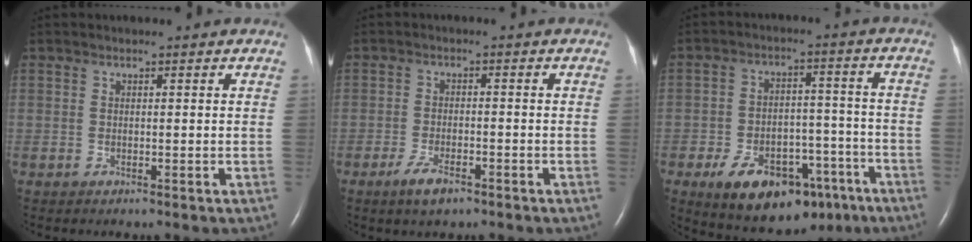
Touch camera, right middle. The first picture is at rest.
{"total": 4.0, "force": [-2.6, 1.1, 2.8], "torque": [-0.064, -0.003, -0.045]}
{"total": 15.5, "force": [-9.4, 8.0, 9.4], "torque": [-0.134, 0.017, -0.132]}